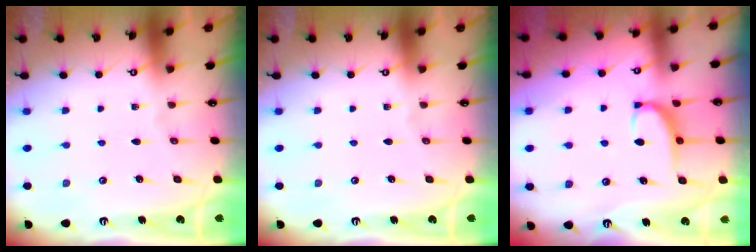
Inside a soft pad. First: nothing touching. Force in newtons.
{"total": 0.0}
{"total": 2.9, "press": 2.7, "slide": 0.9}